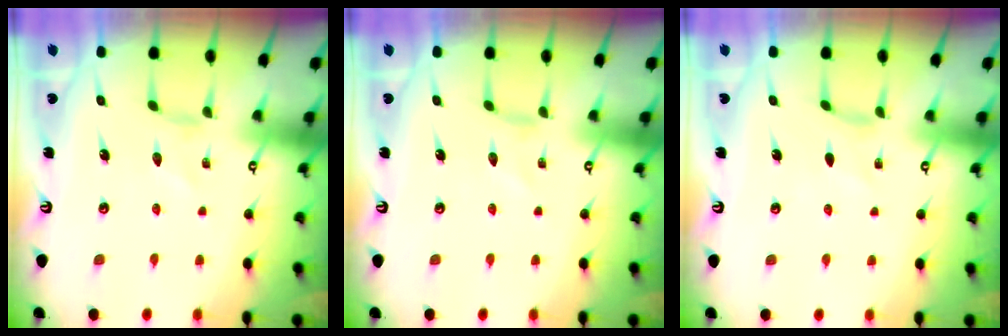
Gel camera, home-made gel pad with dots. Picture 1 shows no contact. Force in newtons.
{"total": 0.0}
{"total": 0.0}